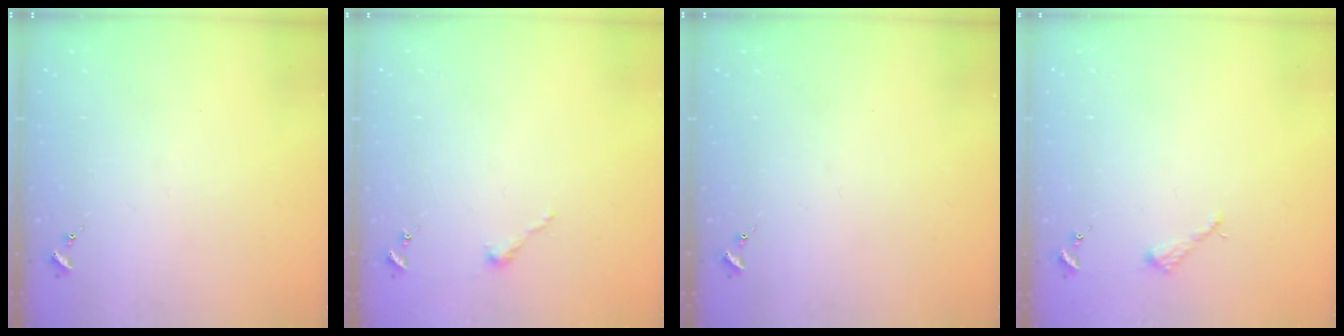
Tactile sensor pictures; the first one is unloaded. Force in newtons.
{"total": 2.5, "press": 2.5, "slide": 0.2}
{"total": 0.0}
{"total": 2.6, "press": 2.6, "slide": 0.3}